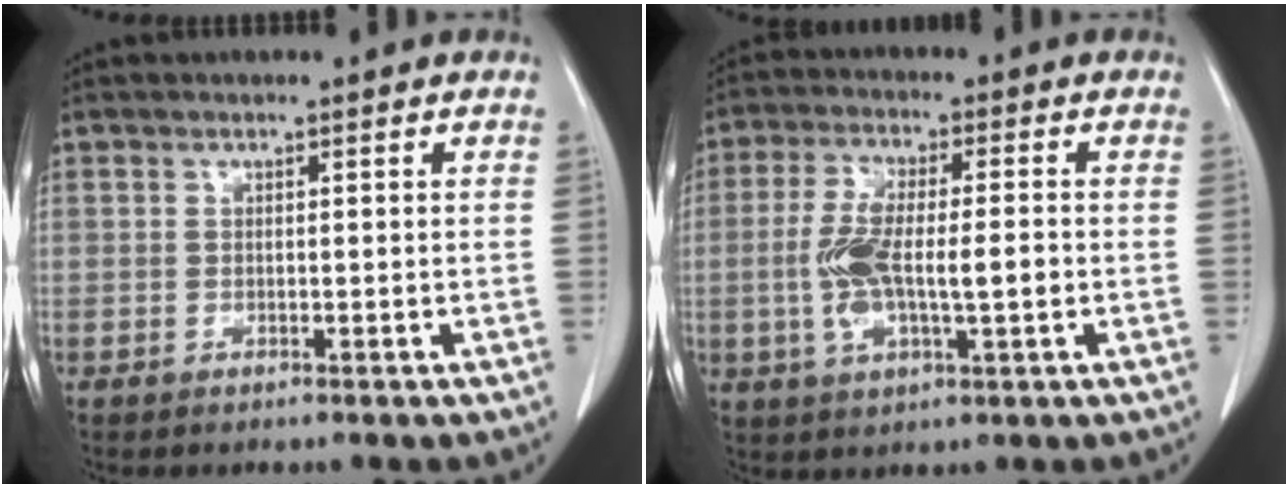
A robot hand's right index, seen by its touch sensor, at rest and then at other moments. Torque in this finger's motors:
{"motor_torque": [0.38, -0.05, 0.26, 0.14]}